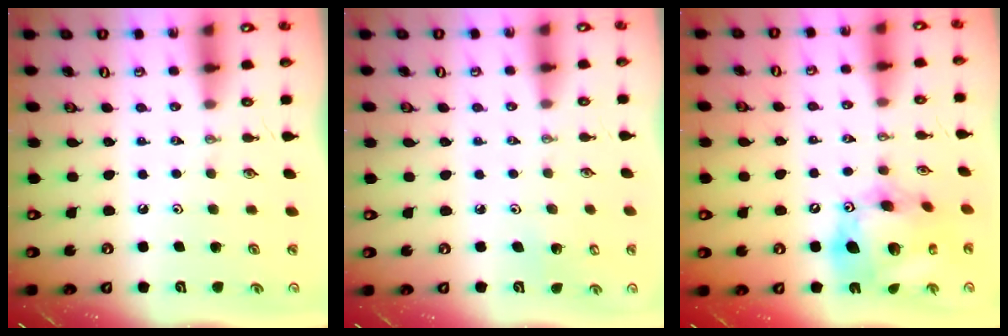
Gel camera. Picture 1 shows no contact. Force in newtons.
{"total": 3.0, "press": 2.9, "slide": 0.3}
{"total": 18.2, "press": 18.1, "slide": 2.0}